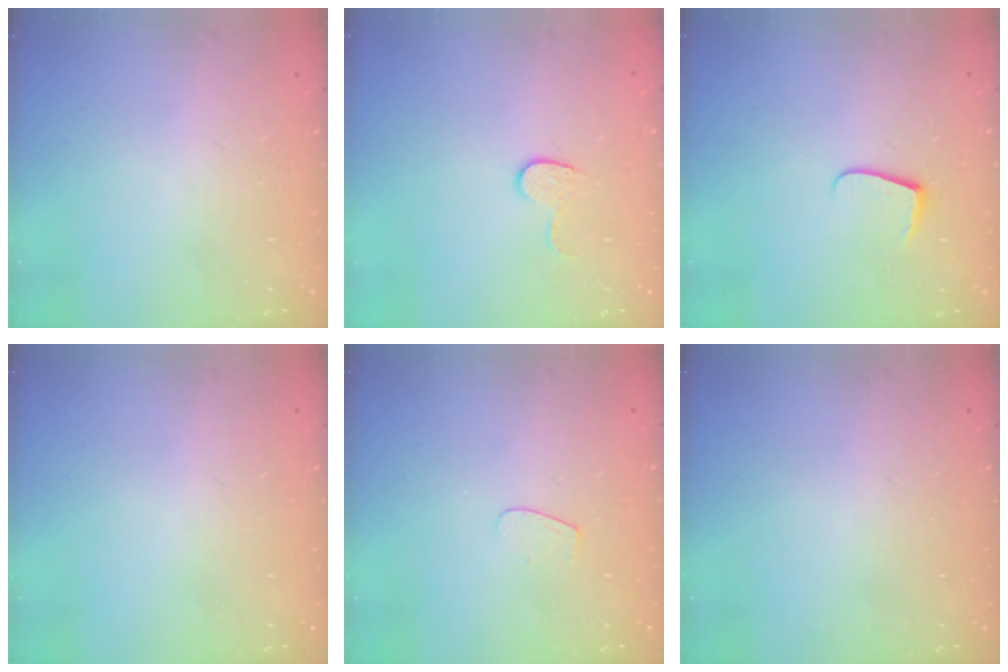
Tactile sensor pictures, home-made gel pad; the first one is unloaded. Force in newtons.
{"total": 5.4, "press": 5.4, "slide": 0.5}
{"total": 6.2, "press": 6.2, "slide": 0.6}
{"total": 0.0}
{"total": 4.0, "press": 4.0, "slide": 0.4}
{"total": 0.0}